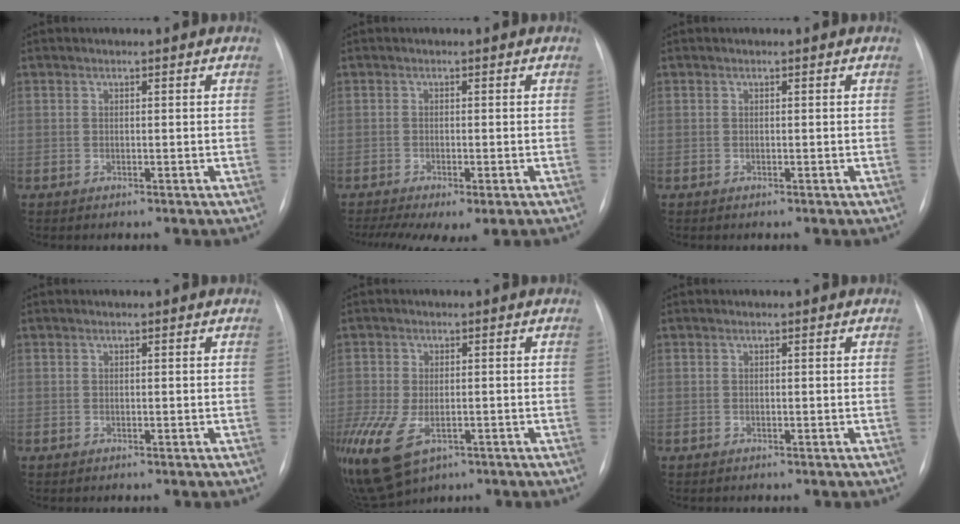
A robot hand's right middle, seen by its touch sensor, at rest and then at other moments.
{"total": 8.1, "force": [-5.4, 2.4, 5.6], "torque": [-0.090, -0.015, -0.081]}
{"total": 0.0}
{"total": 0.0}
{"total": 20.3, "force": [-9.4, 13.2, 12.3], "torque": [-0.356, -0.039, -0.141]}
{"total": 0.0}